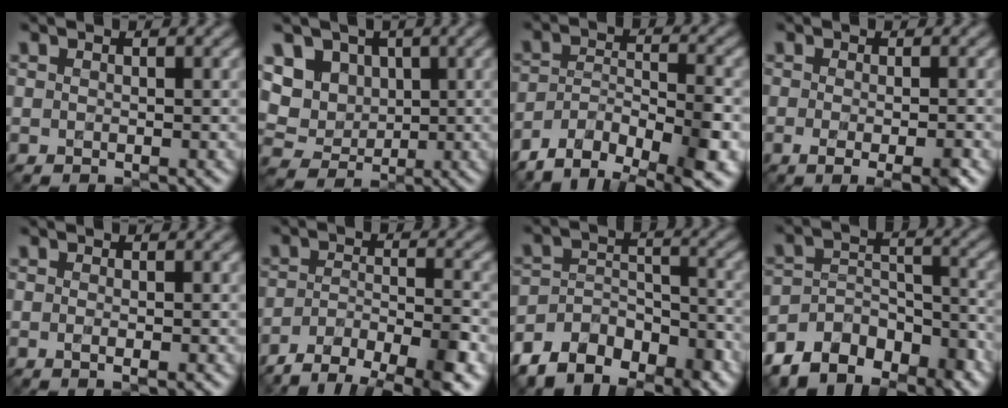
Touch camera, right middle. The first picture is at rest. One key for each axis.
{"total": 7.3, "fx": 2.1, "fy": 6.2, "fz": 3.2, "tx": -0.052, "ty": 0.013, "tz": 0.028}
{"total": 8.7, "fx": -6.2, "fy": 3.3, "fz": 5.2, "tx": -0.083, "ty": -0.004, "tz": -0.113}
{"total": 3.9, "fx": -1.3, "fy": 1.0, "fz": 3.5, "tx": -0.053, "ty": -0.011, "tz": -0.020}
{"total": 1.3, "fx": -0.3, "fy": 0.3, "fz": 1.3, "tx": -0.020, "ty": -0.004, "tz": -0.008}
{"total": 8.1, "fx": -5.9, "fy": 2.5, "fz": 5.0, "tx": -0.080, "ty": -0.002, "tz": -0.103}
{"total": 7.9, "fx": -6.2, "fy": 3.8, "fz": 3.0, "tx": -0.046, "ty": -0.002, "tz": -0.110}
{"total": 8.6, "fx": -6.9, "fy": 4.2, "fz": 3.0, "tx": -0.042, "ty": 0.005, "tz": -0.117}